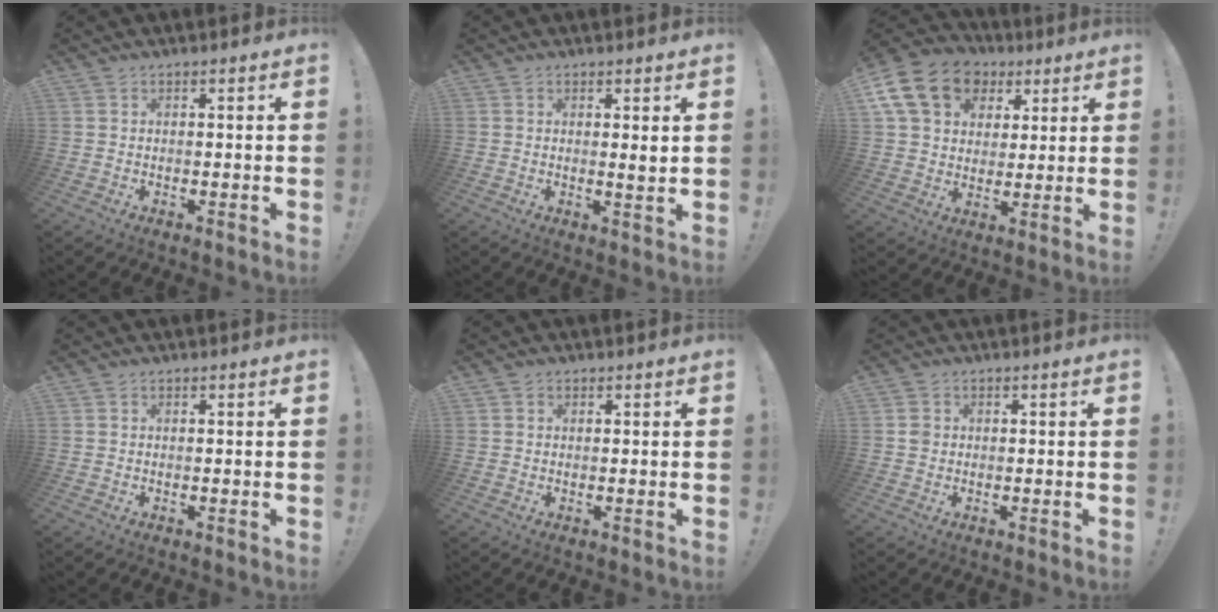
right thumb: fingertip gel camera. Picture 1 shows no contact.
{"total": 2.2, "force": [0.9, 0.0, 2.0], "torque": [-0.026, -0.010, 0.012]}
{"total": 17.9, "force": [7.3, 13.6, 9.0], "torque": [-0.140, -0.031, 0.142]}
{"total": 0.0}
{"total": 0.9, "force": [0.4, 0.8, -0.1], "torque": [0.011, -0.003, 0.006]}
{"total": 1.6, "force": [0.1, 1.5, 0.5], "torque": [-0.007, 0.003, 0.002]}